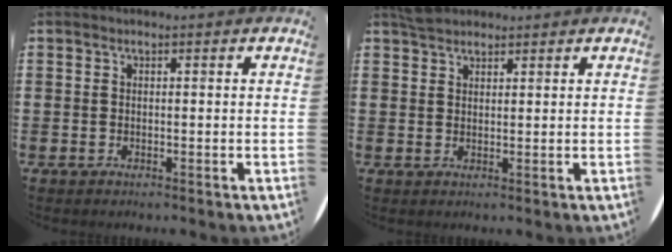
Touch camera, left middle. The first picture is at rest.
{"total": 2.3, "force": [2.2, 0.7, 0.3], "torque": [-0.001, 0.003, 0.041]}